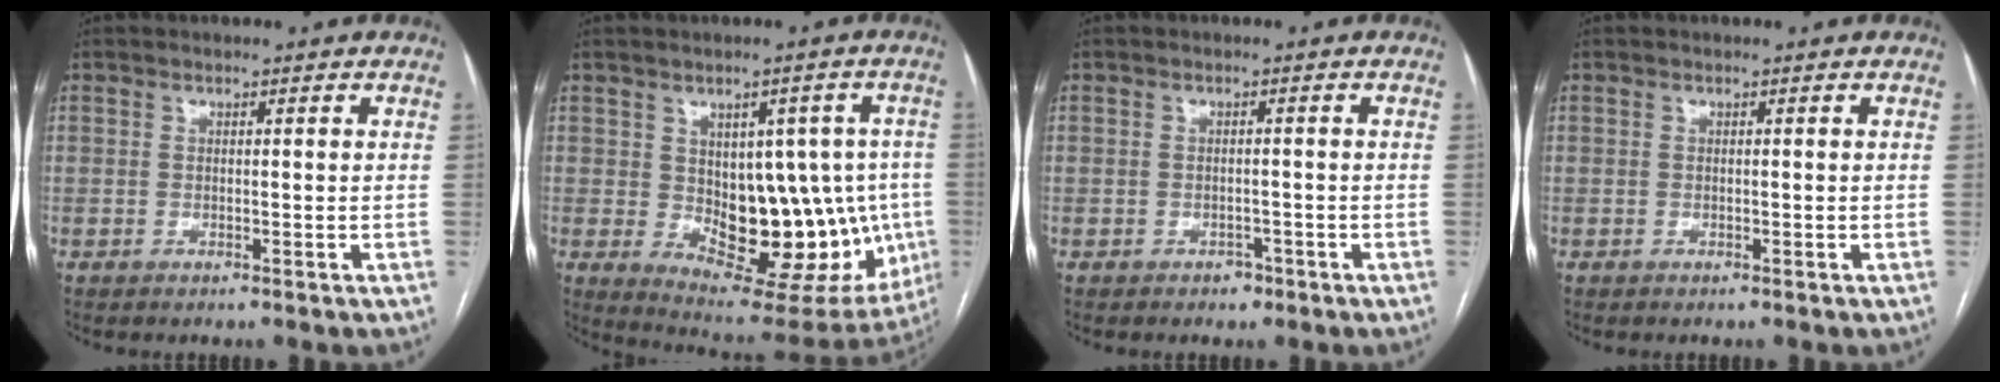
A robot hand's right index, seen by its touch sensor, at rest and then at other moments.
{"total": 19.5, "force": [-2.2, 10.0, 16.6], "torque": [-0.193, 0.009, 0.001]}
{"total": 1.6, "force": [-1.0, 1.1, 0.4], "torque": [-0.005, 0.004, -0.013]}
{"total": 0.0}